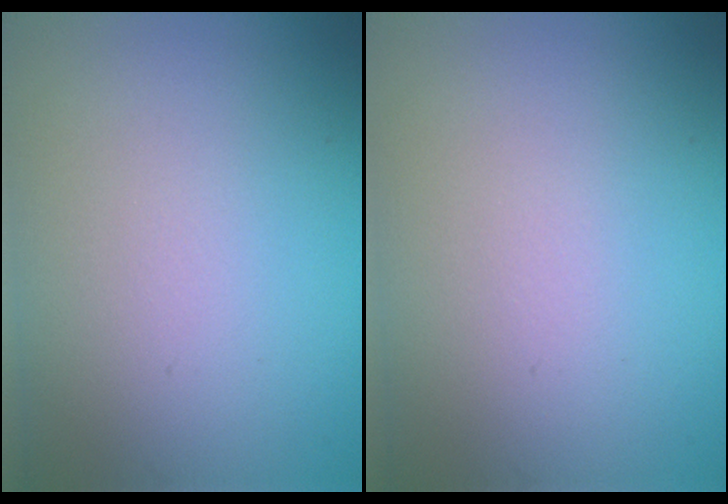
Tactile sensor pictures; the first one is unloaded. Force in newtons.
{"total": 0.0}